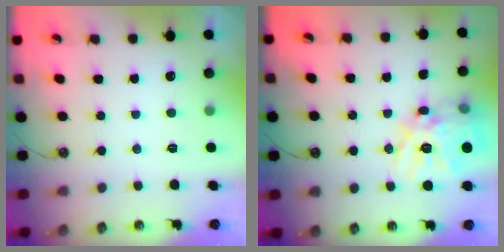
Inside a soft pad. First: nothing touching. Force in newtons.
{"total": 18.2, "press": 18.1, "slide": 1.6}